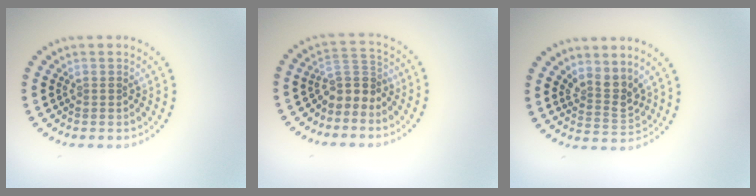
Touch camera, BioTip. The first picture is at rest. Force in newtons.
{"total": 2.8, "press": 2.0, "slide": 1.9}
{"total": 2.7, "press": 2.0, "slide": 1.8}